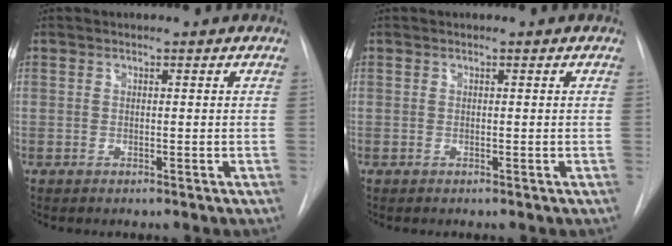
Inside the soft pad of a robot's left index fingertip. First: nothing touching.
{"total": 0.0}